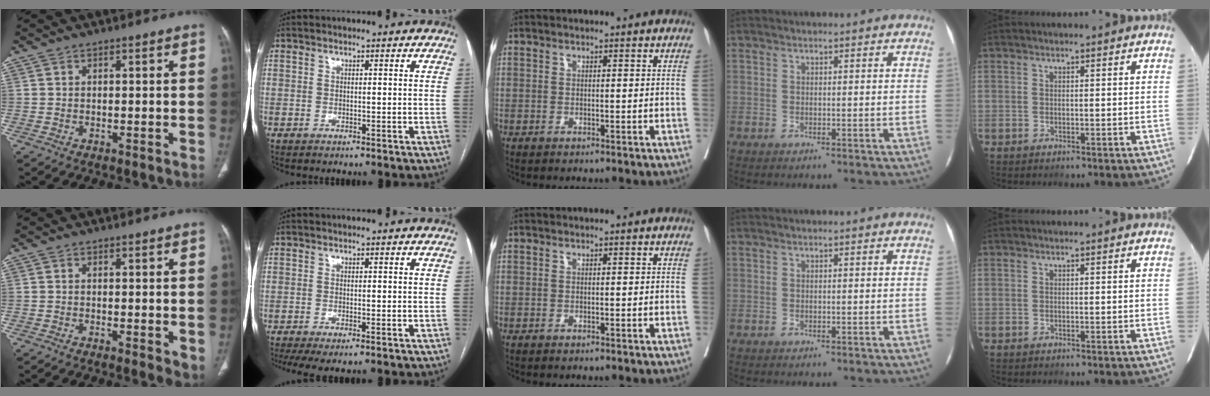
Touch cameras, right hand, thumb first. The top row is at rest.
{"thumb": {"total": 2.8, "force": [0.0, 1.0, 2.7], "torque": [-0.038, -0.011, -0.001]}, "index": {"total": 4.6, "force": [-3.0, 1.0, 3.3], "torque": [-0.056, -0.013, -0.052]}}